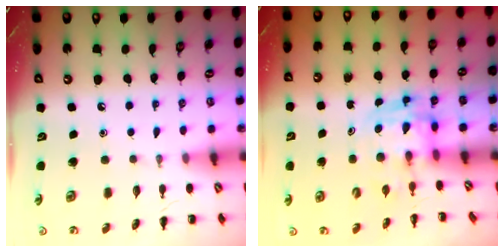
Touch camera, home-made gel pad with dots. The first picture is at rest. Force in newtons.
{"total": 3.5, "press": 3.5, "slide": 0.6}